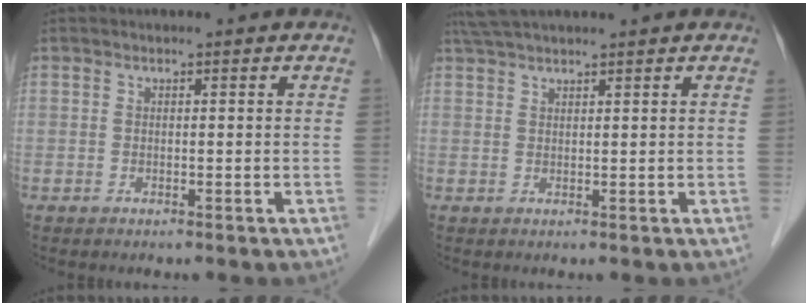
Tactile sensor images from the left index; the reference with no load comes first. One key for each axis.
{"total": 5.3, "fx": 4.6, "fy": -0.2, "fz": 2.5, "tx": -0.041, "ty": 0.041, "tz": 0.085}